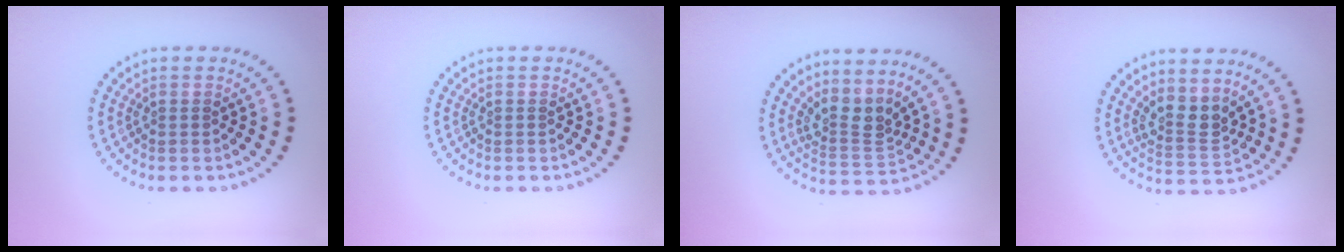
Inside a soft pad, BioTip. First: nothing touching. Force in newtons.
{"total": 0.0}
{"total": 3.2, "press": 2.3, "slide": 2.2}
{"total": 2.9, "press": 2.4, "slide": 1.6}